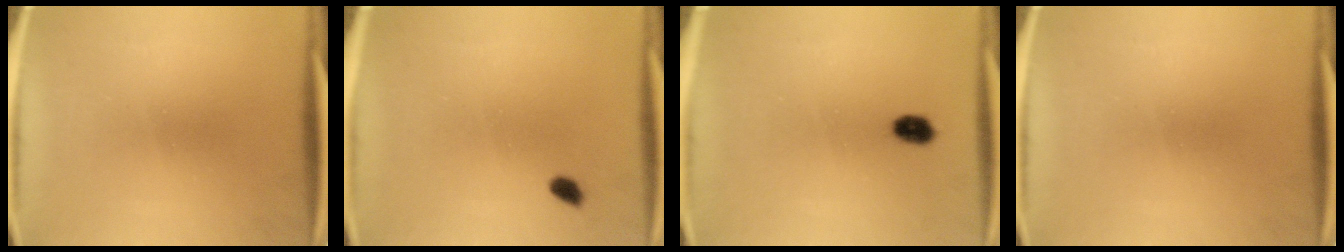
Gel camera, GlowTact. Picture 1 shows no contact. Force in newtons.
{"total": 1.5}
{"total": 2.8}
{"total": 0.0}